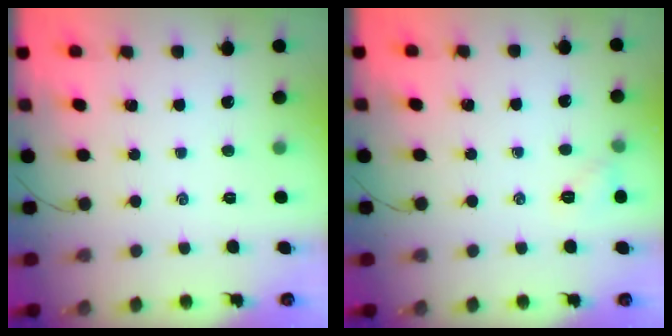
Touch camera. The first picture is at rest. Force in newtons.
{"total": 4.5, "press": 4.3, "slide": 1.3}